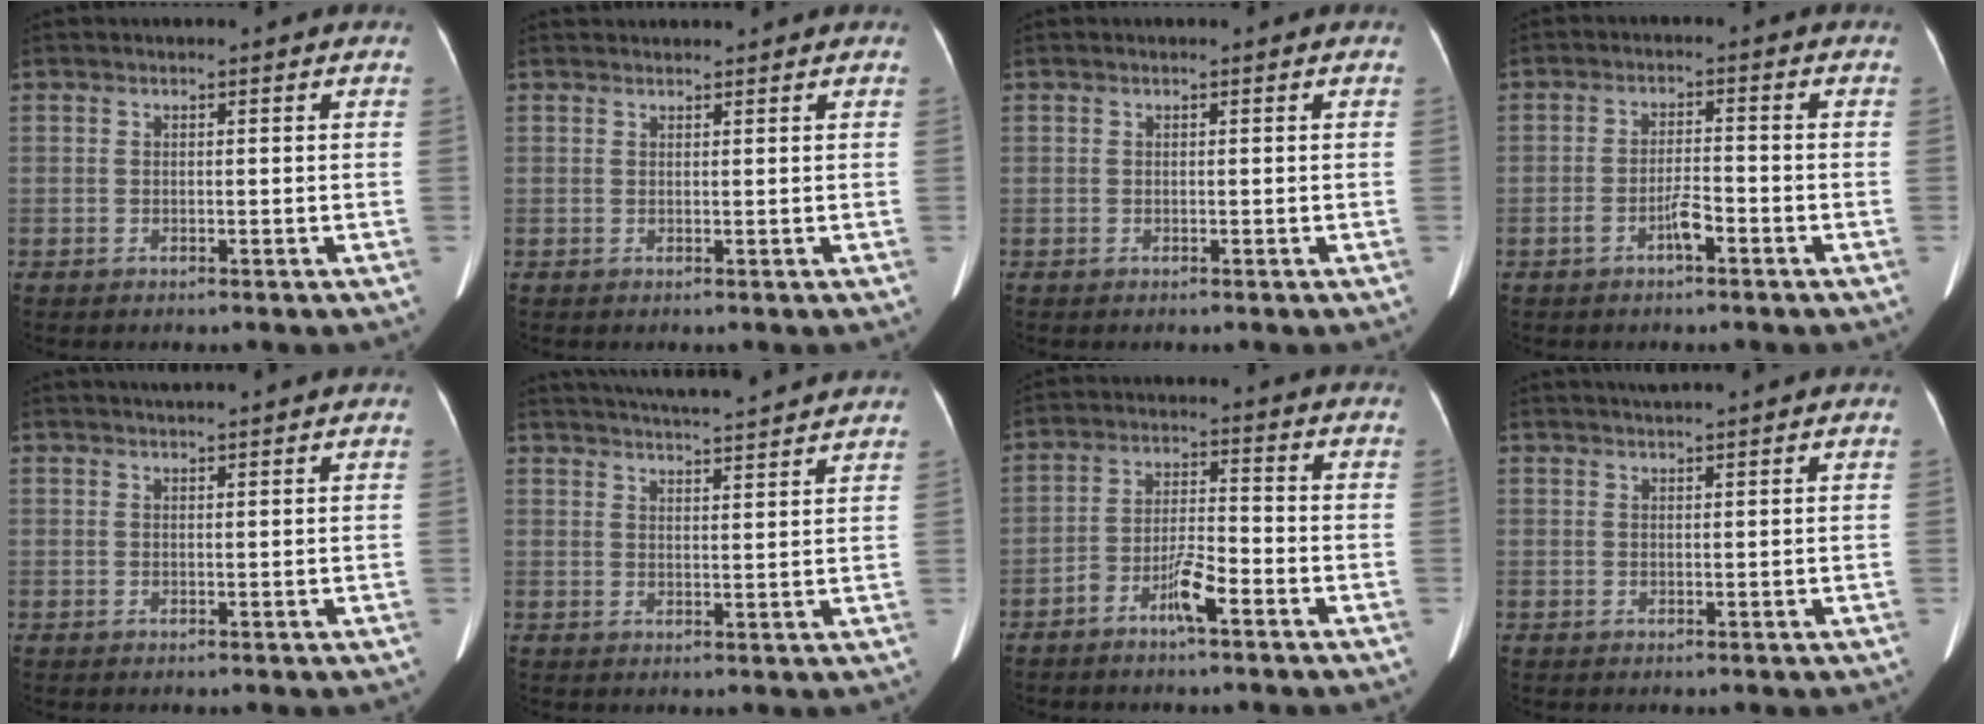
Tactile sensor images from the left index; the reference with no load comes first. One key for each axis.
{"total": 3.1, "fx": 3.1, "fy": 0.4, "fz": 0.5, "tx": -0.006, "ty": 0.033, "tz": 0.043}
{"total": 0.0}
{"total": 3.3, "fx": -2.0, "fy": 0.7, "fz": 2.5, "tx": -0.048, "ty": 0.003, "tz": -0.035}
{"total": 3.8, "fx": 3.4, "fy": -0.1, "fz": 1.6, "tx": -0.019, "ty": 0.025, "tz": 0.048}
{"total": 14.2, "fx": 13.2, "fy": 0.4, "fz": 5.2, "tx": -0.089, "ty": 0.021, "tz": 0.179}
{"total": 5.6, "fx": -3.5, "fy": 0.9, "fz": 4.3, "tx": -0.090, "ty": 0.008, "tz": -0.065}
{"total": 3.4, "fx": 3.0, "fy": -0.3, "fz": 1.5, "tx": -0.016, "ty": 0.026, "tz": 0.047}